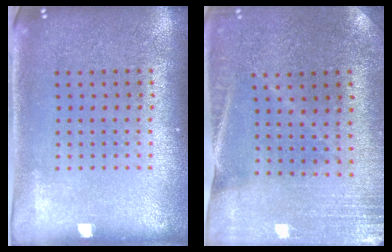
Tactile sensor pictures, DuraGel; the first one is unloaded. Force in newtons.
{"total": 0.5, "press": 0.5, "slide": 0.0}